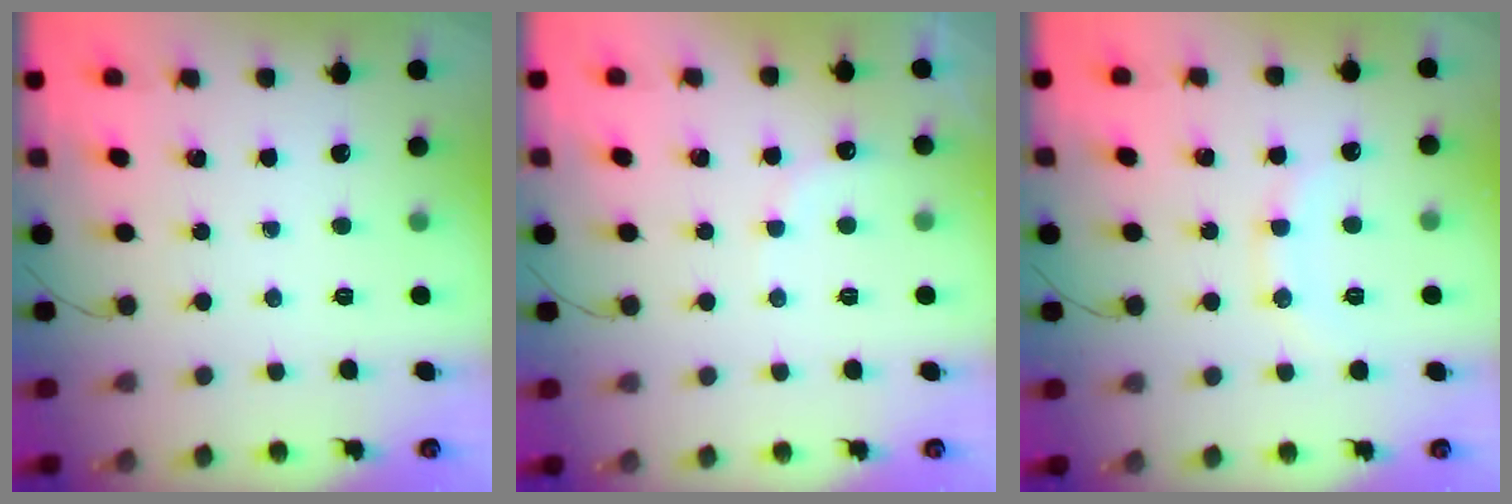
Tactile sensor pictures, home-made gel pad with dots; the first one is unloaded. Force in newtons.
{"total": 7.2, "press": 7.2, "slide": 1.1}
{"total": 8.1, "press": 8.0, "slide": 1.3}